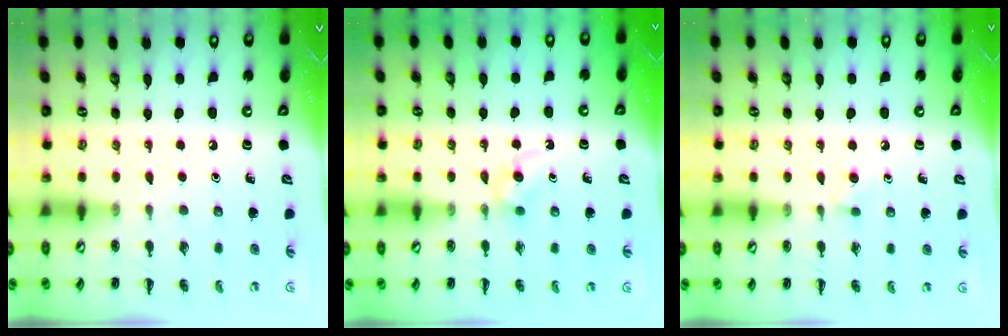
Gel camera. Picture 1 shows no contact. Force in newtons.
{"total": 3.0, "press": 2.8, "slide": 1.1}
{"total": 2.2, "press": 2.0, "slide": 1.0}